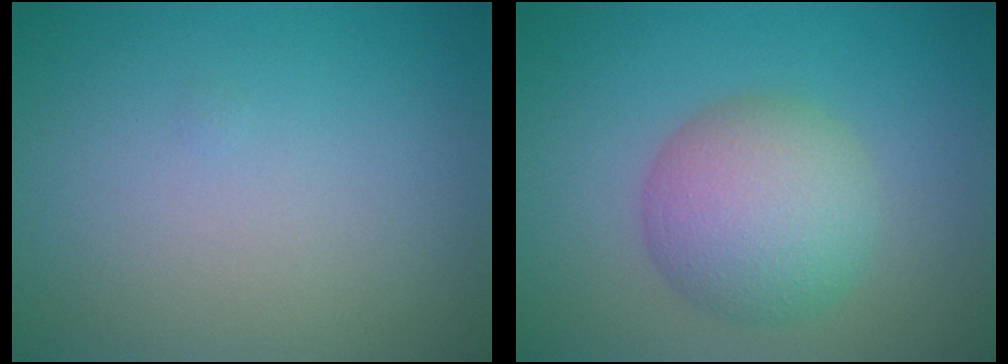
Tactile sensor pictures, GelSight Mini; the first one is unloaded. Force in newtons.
{"total": 6.1, "press": 6.1, "slide": 0.1}